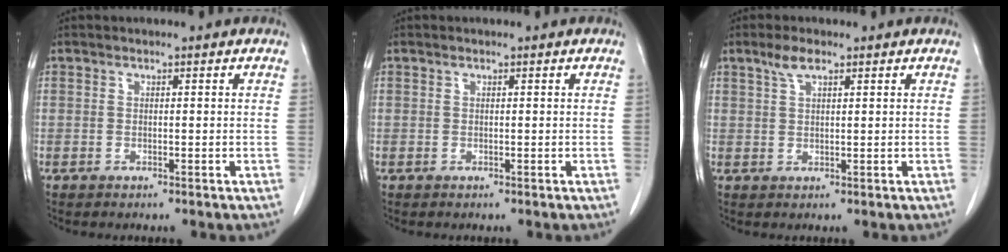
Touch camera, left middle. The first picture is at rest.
{"total": 0.0}
{"total": 2.8, "force": [1.9, 0.7, 2.0], "torque": [-0.044, 0.008, 0.039]}